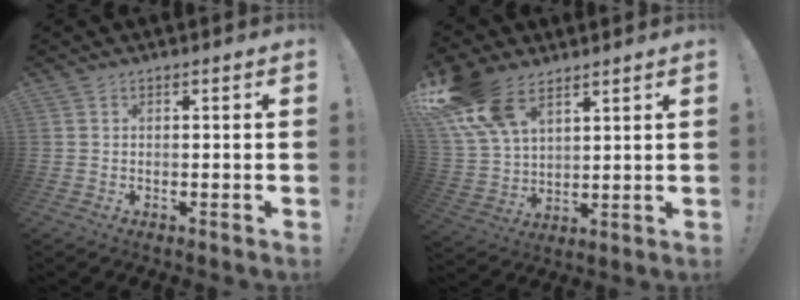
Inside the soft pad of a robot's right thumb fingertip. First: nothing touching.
{"total": 16.5, "force": [10.2, 9.3, 9.0], "torque": [-0.184, -0.049, 0.195]}